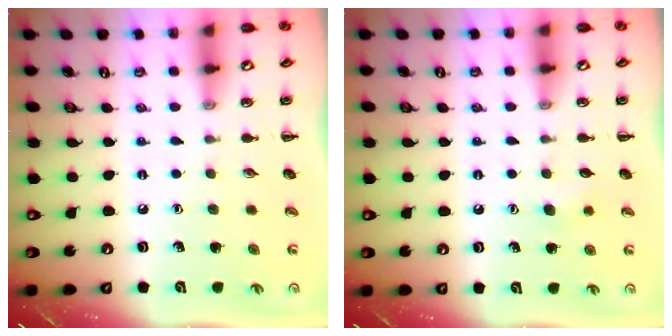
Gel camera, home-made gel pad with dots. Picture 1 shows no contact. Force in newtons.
{"total": 4.4, "press": 4.3, "slide": 1.0}